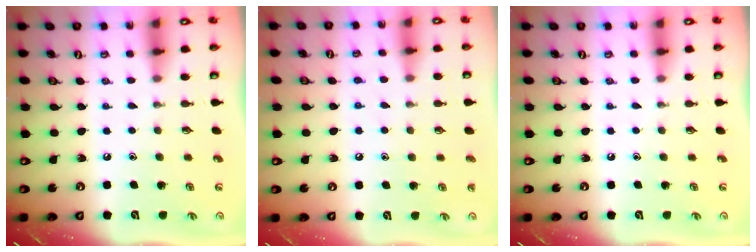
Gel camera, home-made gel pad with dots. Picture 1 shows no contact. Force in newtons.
{"total": 6.2, "press": 6.2, "slide": 0.6}
{"total": 0.0}